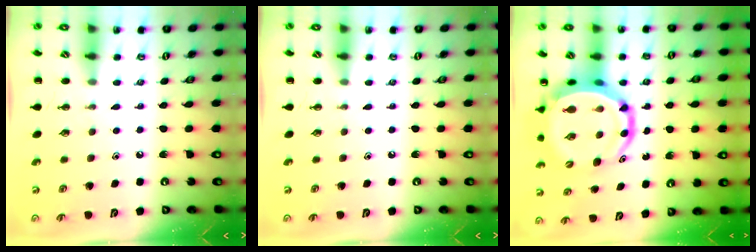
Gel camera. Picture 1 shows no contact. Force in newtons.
{"total": 0.0}
{"total": 12.6, "press": 12.1, "slide": 3.5}